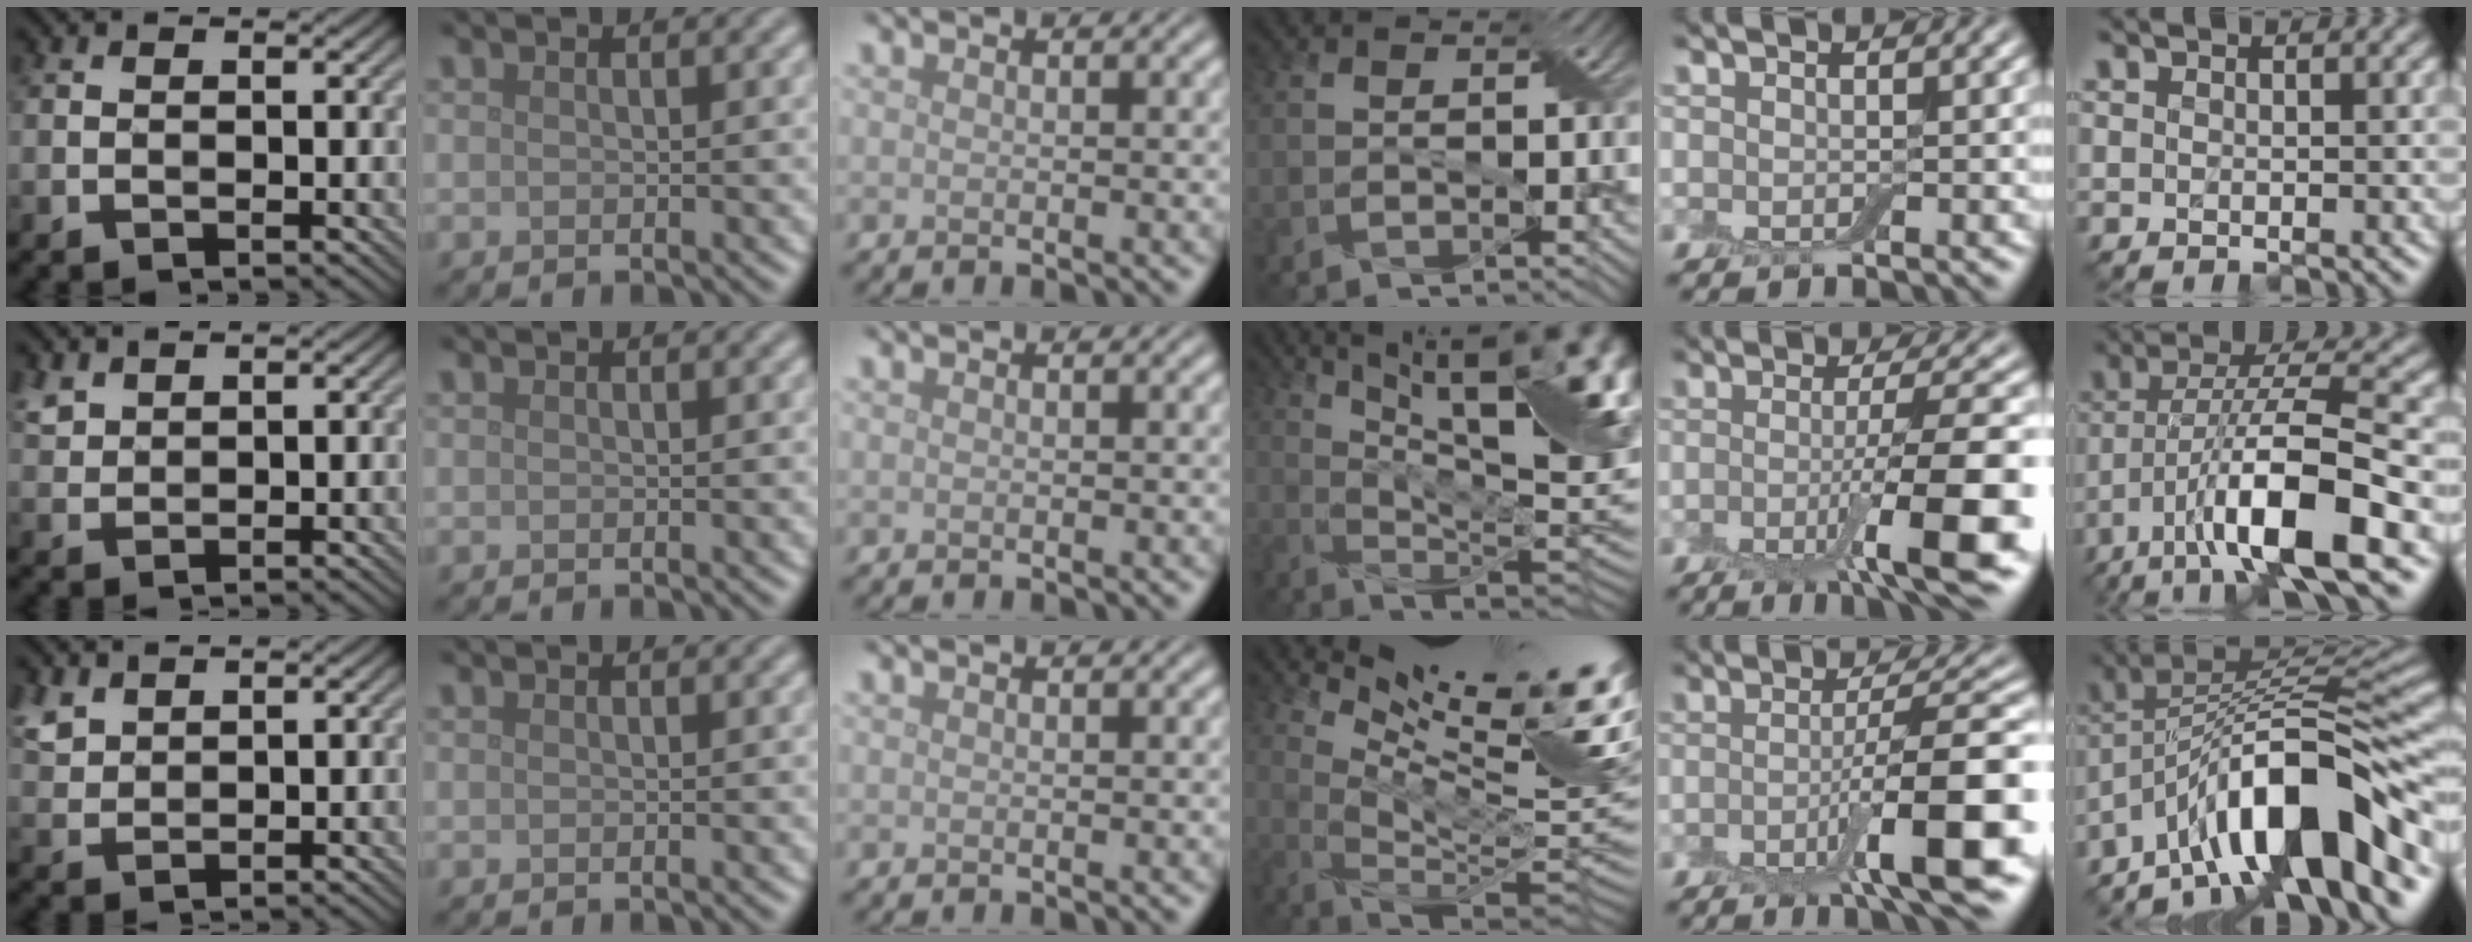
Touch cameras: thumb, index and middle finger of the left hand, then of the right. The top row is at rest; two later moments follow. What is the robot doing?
{"motion": "wrap", "object": "cling film"}